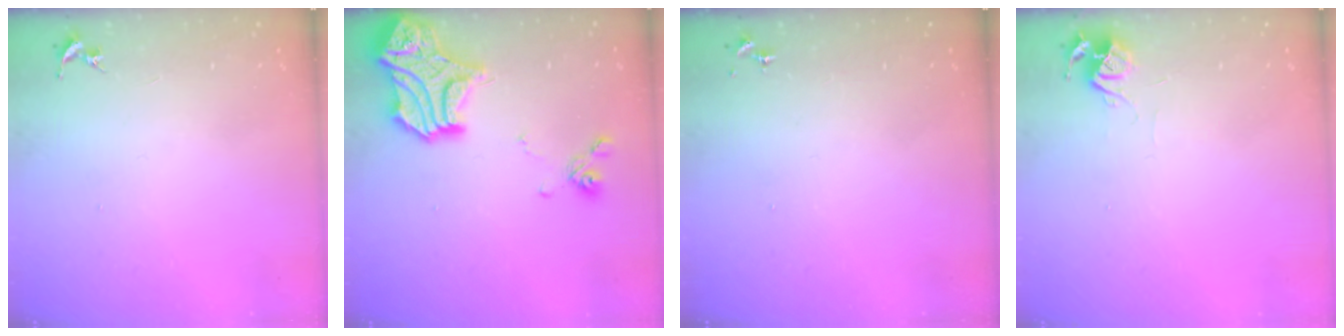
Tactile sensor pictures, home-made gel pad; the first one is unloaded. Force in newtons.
{"total": 17.9, "press": 17.9, "slide": 0.7}
{"total": 0.0}
{"total": 6.0, "press": 6.0, "slide": 0.6}